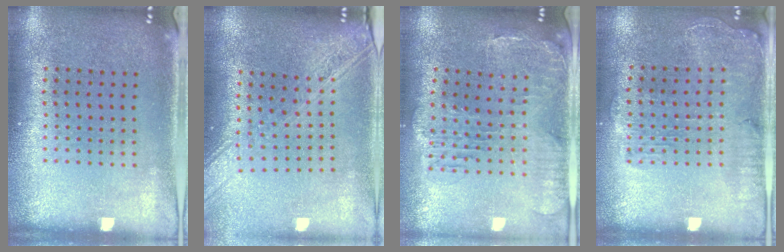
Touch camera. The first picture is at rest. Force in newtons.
{"total": 2.2, "press": 1.9, "slide": 1.2}
{"total": 1.5, "press": 1.5, "slide": 0.4}
{"total": 1.4, "press": 1.4, "slide": 0.4}